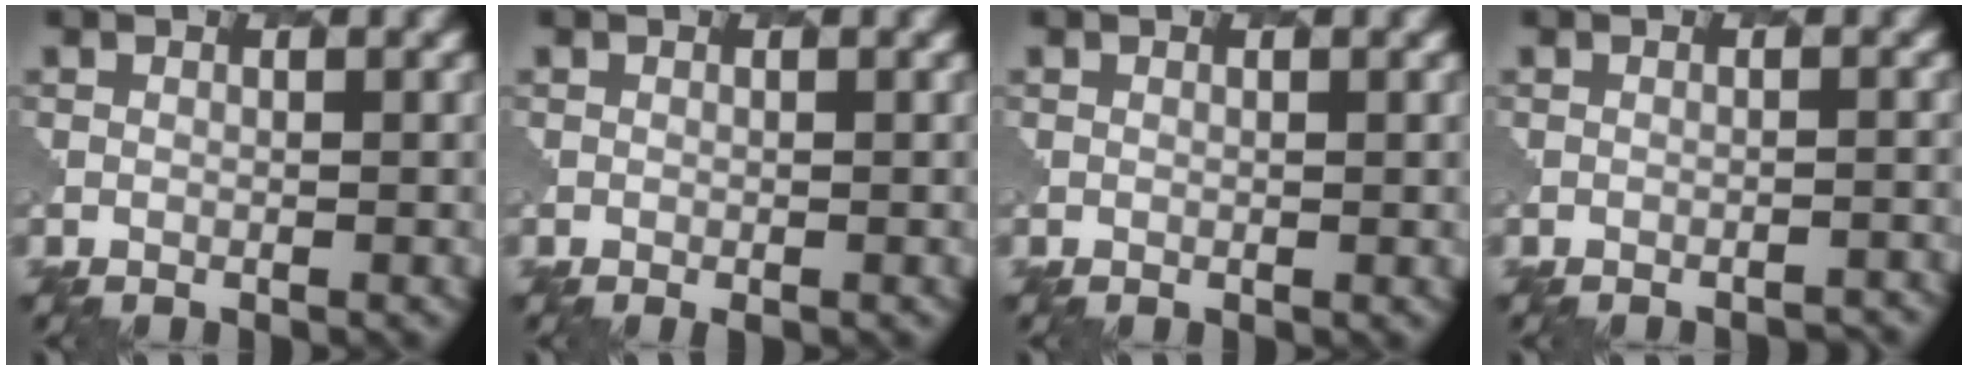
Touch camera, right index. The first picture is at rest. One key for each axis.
{"total": 0.8, "fx": -0.4, "fy": 0.3, "fz": 0.7, "tx": -0.007, "ty": -0.003, "tz": -0.004}
{"total": 0.5, "fx": 0.2, "fy": 0.3, "fz": 0.4, "tx": -0.005, "ty": -0.003, "tz": 0.003}
{"total": 2.4, "fx": -2.3, "fy": 0.4, "fz": 0.5, "tx": 0.003, "ty": 0.017, "tz": -0.029}